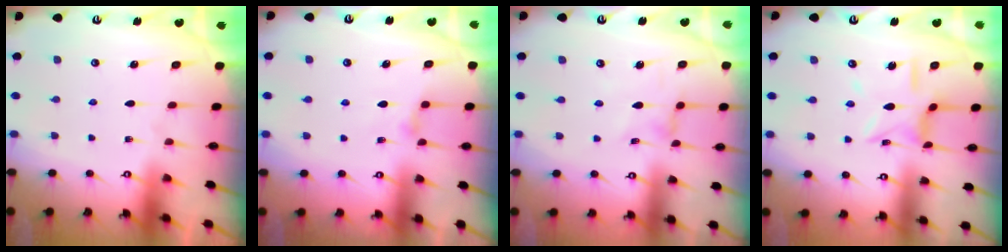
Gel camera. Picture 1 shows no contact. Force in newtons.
{"total": 2.8, "press": 2.7, "slide": 0.6}
{"total": 0.0}
{"total": 8.8, "press": 8.7, "slide": 0.8}